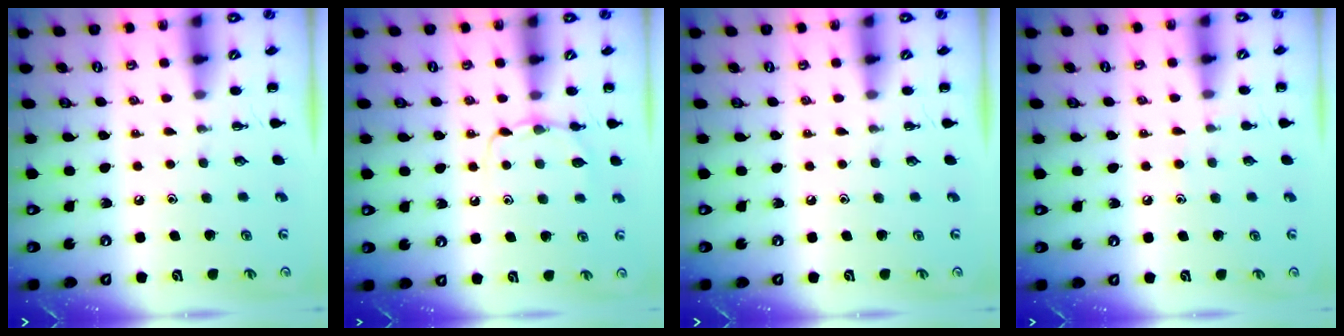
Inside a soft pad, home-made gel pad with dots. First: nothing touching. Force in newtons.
{"total": 7.4, "press": 7.2, "slide": 1.7}
{"total": 0.0}
{"total": 6.1, "press": 5.7, "slide": 2.1}